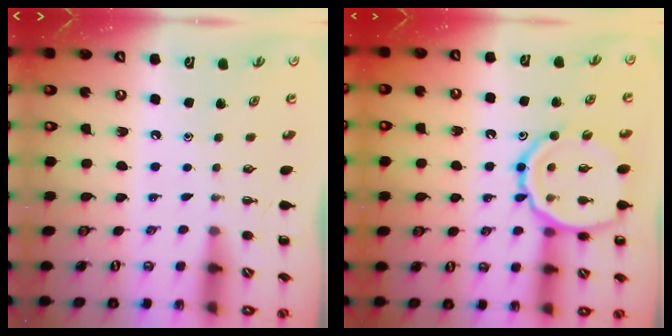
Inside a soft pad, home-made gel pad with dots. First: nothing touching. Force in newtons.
{"total": 16.5, "press": 16.4, "slide": 1.7}